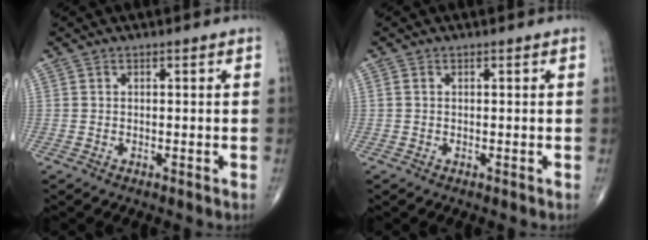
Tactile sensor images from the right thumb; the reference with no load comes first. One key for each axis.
{"total": 0.5, "fx": 0.1, "fy": 0.4, "fz": 0.4, "tx": -0.011, "ty": 0.002, "tz": 0.002}